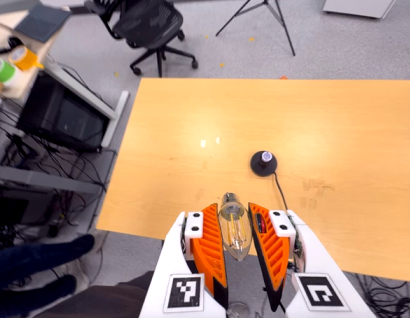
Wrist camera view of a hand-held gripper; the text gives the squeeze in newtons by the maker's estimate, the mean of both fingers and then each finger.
{"total": 8.6, "left": 7.8, "right": 9.4}